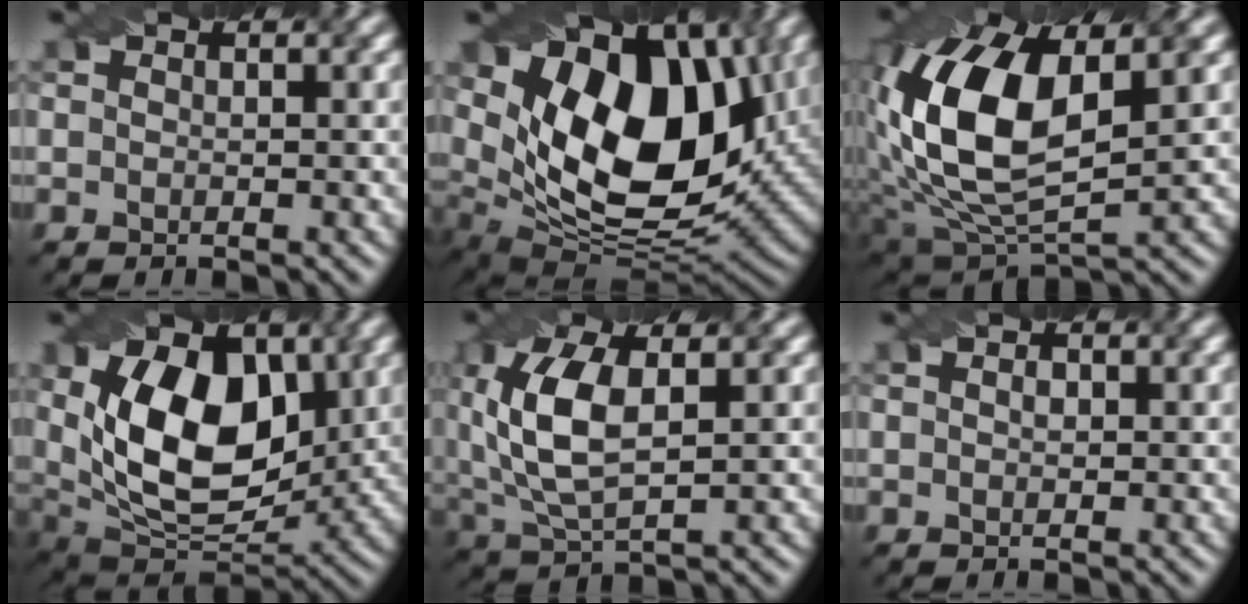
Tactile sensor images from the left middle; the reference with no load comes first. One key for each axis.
{"total": 16.3, "fx": 4.7, "fy": 9.7, "fz": 12.2, "tx": -0.194, "ty": -0.005, "tz": 0.081}
{"total": 13.9, "fx": 2.2, "fy": 7.5, "fz": 11.5, "tx": -0.249, "ty": 0.005, "tz": 0.041}
{"total": 12.7, "fx": 2.2, "fy": 8.0, "fz": 9.7, "tx": -0.165, "ty": -0.004, "tz": 0.037}
{"total": 7.6, "fx": 1.4, "fy": 3.8, "fz": 6.5, "tx": -0.156, "ty": 0.004, "tz": 0.027}
{"total": 0.8, "fx": 0.1, "fy": 0.5, "fz": 0.6, "tx": -0.009, "ty": 0.001, "tz": 0.002}